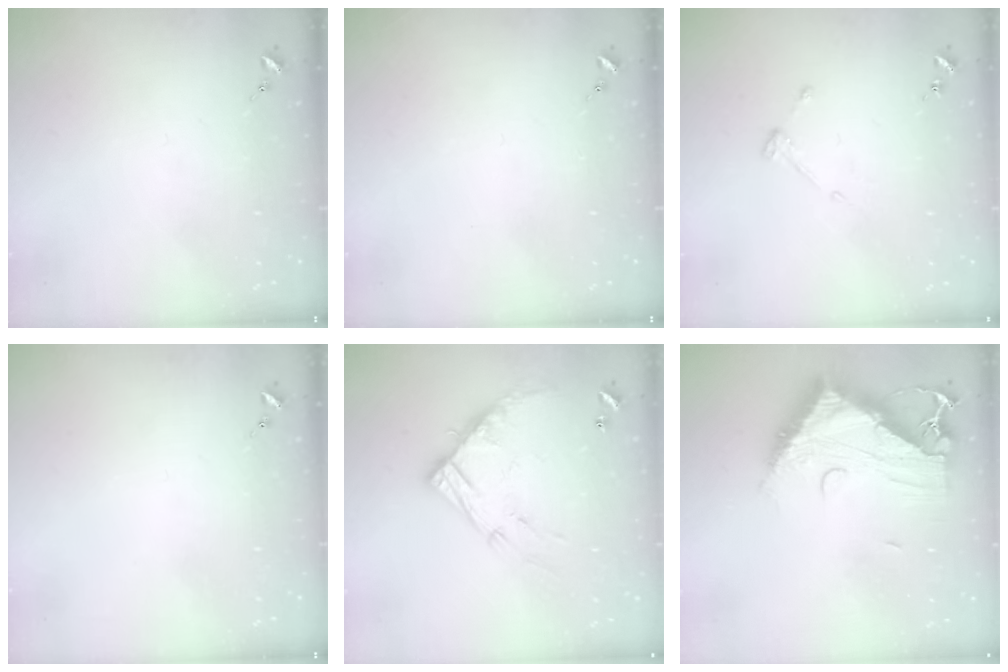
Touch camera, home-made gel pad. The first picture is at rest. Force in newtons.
{"total": 0.0}
{"total": 3.0, "press": 3.0, "slide": 0.6}
{"total": 0.0}
{"total": 13.8, "press": 13.8, "slide": 1.0}
{"total": 15.7, "press": 15.6, "slide": 1.5}